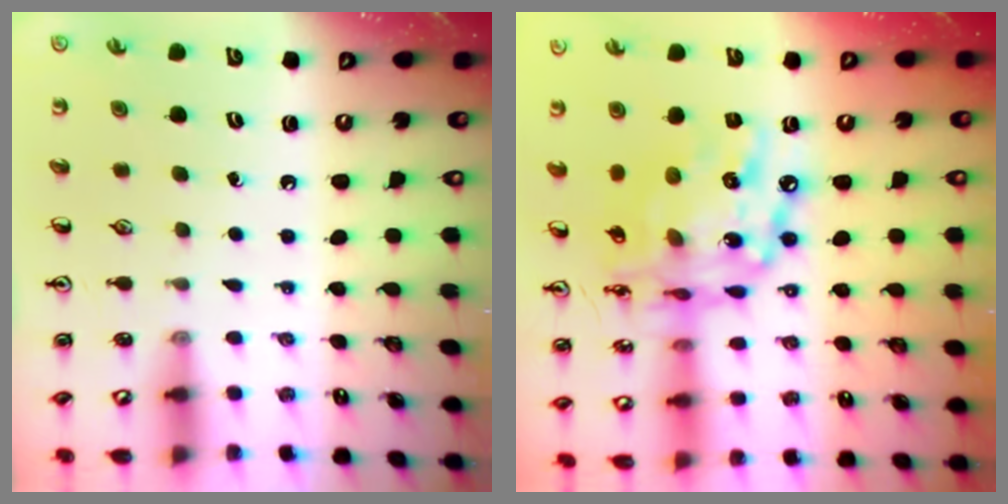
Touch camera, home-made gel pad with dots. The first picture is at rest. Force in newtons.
{"total": 19.2, "press": 19.1, "slide": 1.8}